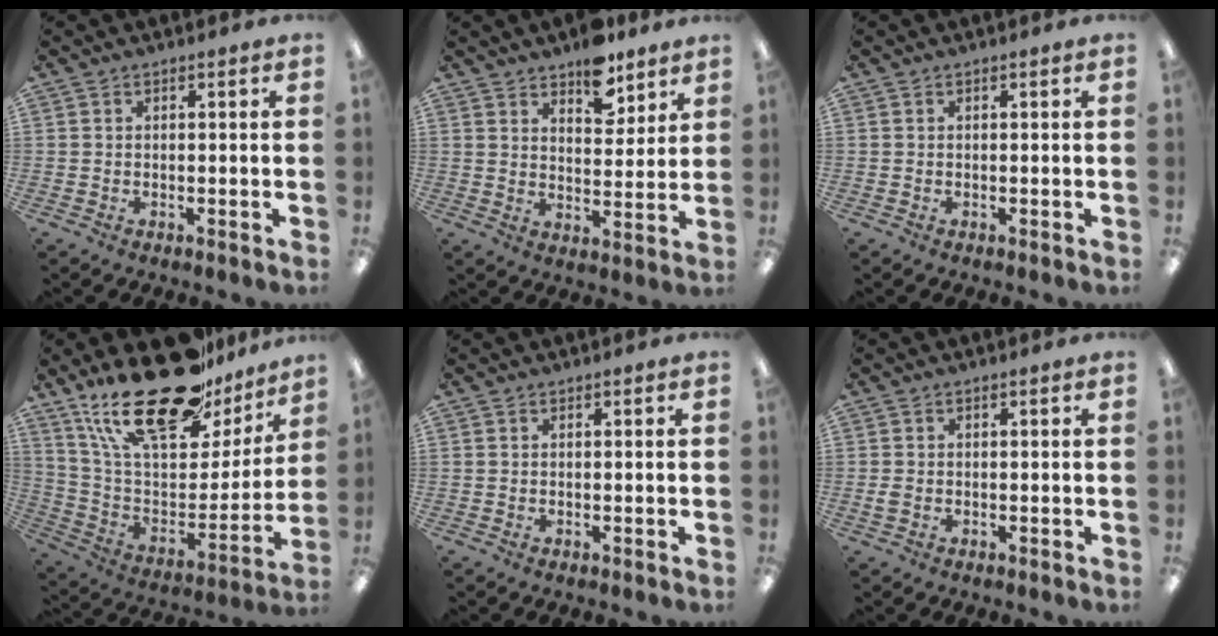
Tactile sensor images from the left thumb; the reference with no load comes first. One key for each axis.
{"total": 9.1, "fx": 7.0, "fy": 4.3, "fz": 3.9, "tx": -0.034, "ty": -0.044, "tz": 0.119}
{"total": 0.0}
{"total": 28.5, "fx": 19.9, "fy": 11.5, "fz": 16.8, "tx": -0.292, "ty": -0.116, "tz": 0.345}
{"total": 0.0}
{"total": 1.6, "fx": -0.2, "fy": 1.1, "fz": 1.2, "tx": -0.021, "ty": 0.003, "tz": -0.004}